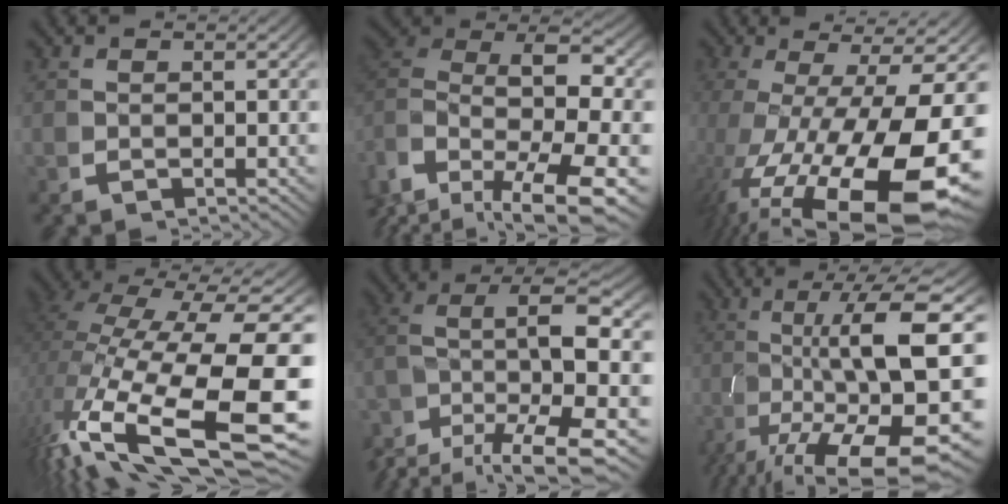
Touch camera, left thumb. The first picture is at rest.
{"total": 14.2, "force": [-0.5, 9.9, 10.2], "torque": [-0.213, -0.052, 0.012]}
{"total": 17.4, "force": [-2.7, 9.6, 14.3], "torque": [-0.270, -0.057, 0.000]}
{"total": 17.2, "force": [-2.9, 9.0, 14.4], "torque": [-0.293, -0.073, 0.002]}
{"total": 10.0, "force": [-0.9, 5.6, 8.3], "torque": [-0.172, -0.054, 0.013]}
{"total": 16.7, "force": [-2.7, 8.3, 14.2], "torque": [-0.253, -0.056, -0.006]}